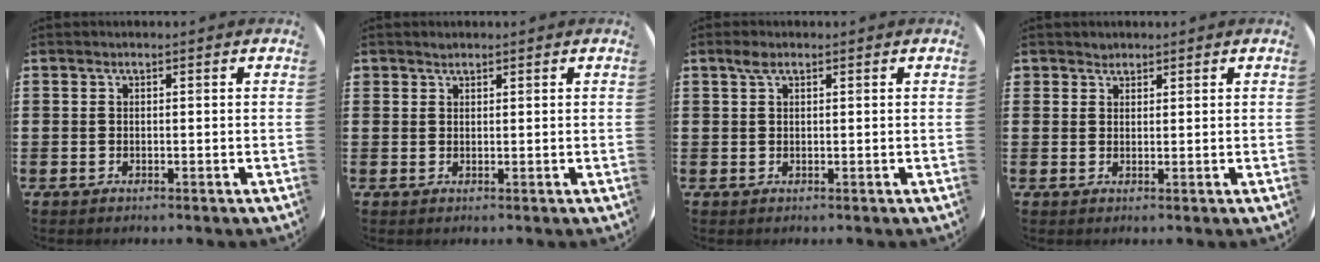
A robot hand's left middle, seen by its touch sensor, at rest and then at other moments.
{"total": 0.8, "force": [0.8, 0.3, -0.1], "torque": [0.001, 0.003, 0.015]}
{"total": 1.4, "force": [0.8, 0.6, 0.9], "torque": [-0.012, 0.002, 0.012]}
{"total": 1.3, "force": [1.2, 0.5, -0.2], "torque": [0.003, 0.002, 0.023]}